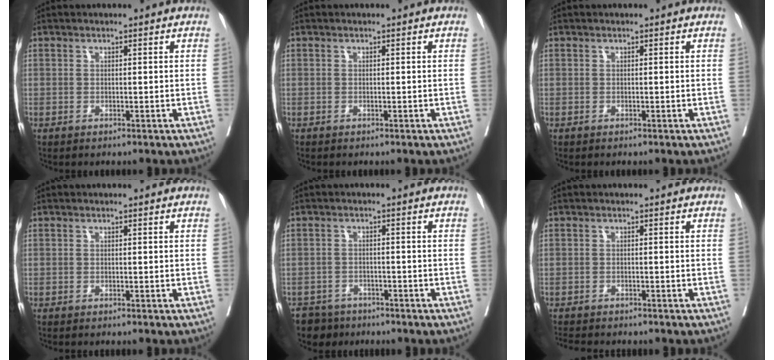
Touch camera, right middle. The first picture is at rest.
{"total": 0.0}
{"total": 0.0}
{"total": 0.7, "force": [-0.7, -0.2, 0.2], "torque": [-0.001, 0.000, -0.014]}
{"total": 4.8, "force": [-4.0, 2.7, -0.3], "torque": [0.008, 0.000, -0.069]}
{"total": 5.6, "force": [-5.1, 1.1, 2.1], "torque": [-0.034, -0.010, -0.079]}